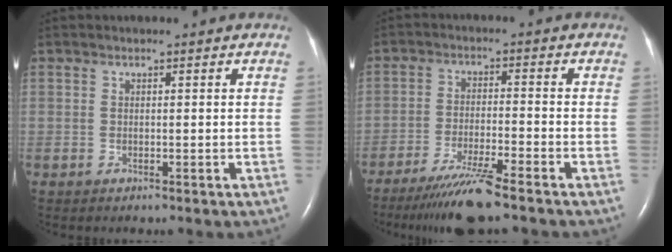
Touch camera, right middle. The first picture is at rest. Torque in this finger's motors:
{"motor_torque": [0.08, -0.26, 0.27, 0.07]}